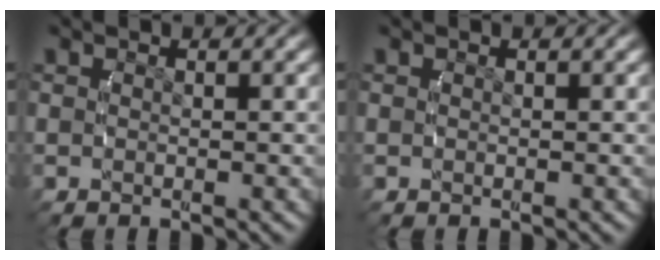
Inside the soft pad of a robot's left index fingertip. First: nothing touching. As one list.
[{"total": 0.0}]